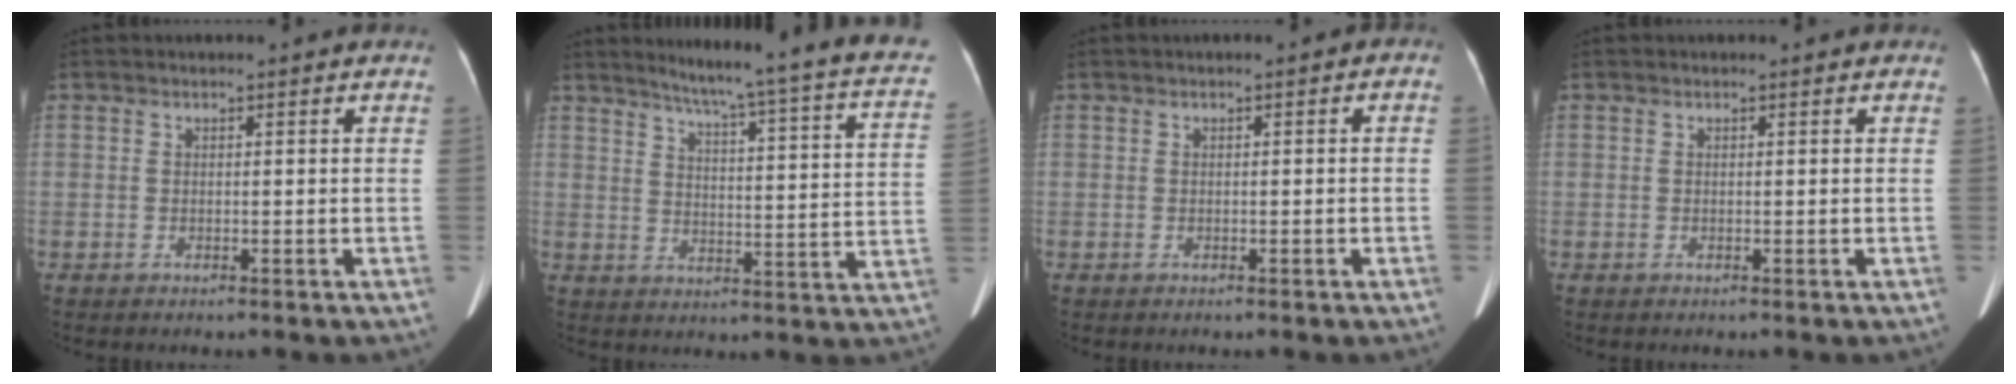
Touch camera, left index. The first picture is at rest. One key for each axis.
{"total": 21.9, "fx": 18.1, "fy": 0.2, "fz": 12.4, "tx": -0.171, "ty": -0.049, "tz": 0.212}
{"total": 0.6, "fx": -0.3, "fy": 0.3, "fz": 0.4, "tx": -0.001, "ty": 0.006, "tz": -0.007}
{"total": 0.0}